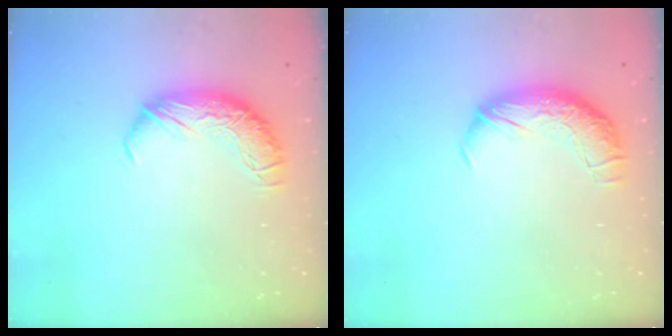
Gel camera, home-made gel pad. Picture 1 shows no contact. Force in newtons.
{"total": 2.5, "press": 1.3, "slide": 2.2}